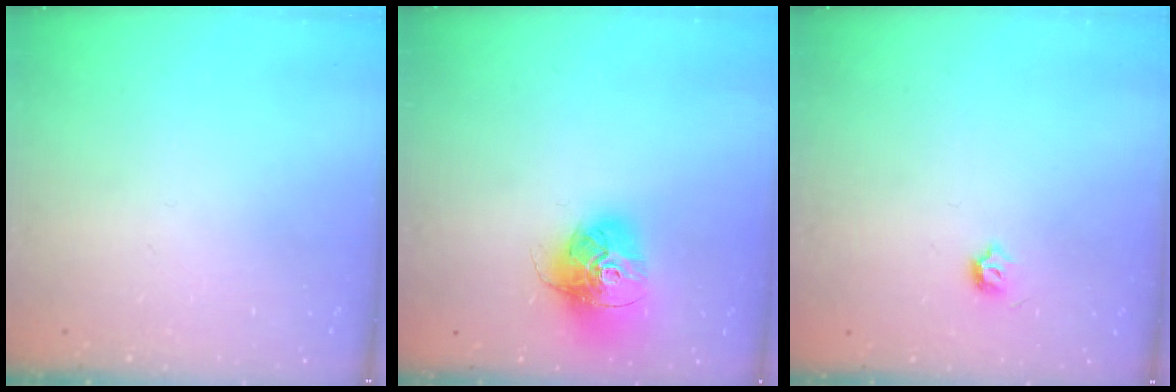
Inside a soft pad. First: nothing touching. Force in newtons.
{"total": 15.3, "press": 15.2, "slide": 1.8}
{"total": 4.0, "press": 3.9, "slide": 0.7}